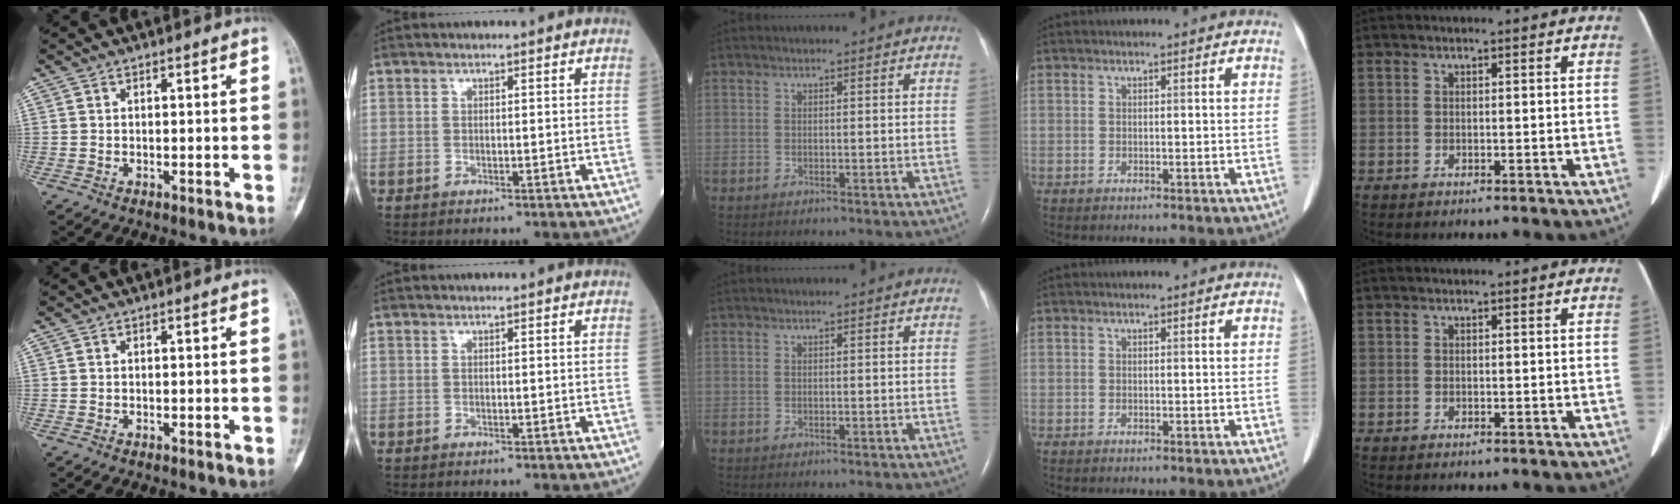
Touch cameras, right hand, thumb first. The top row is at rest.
{}